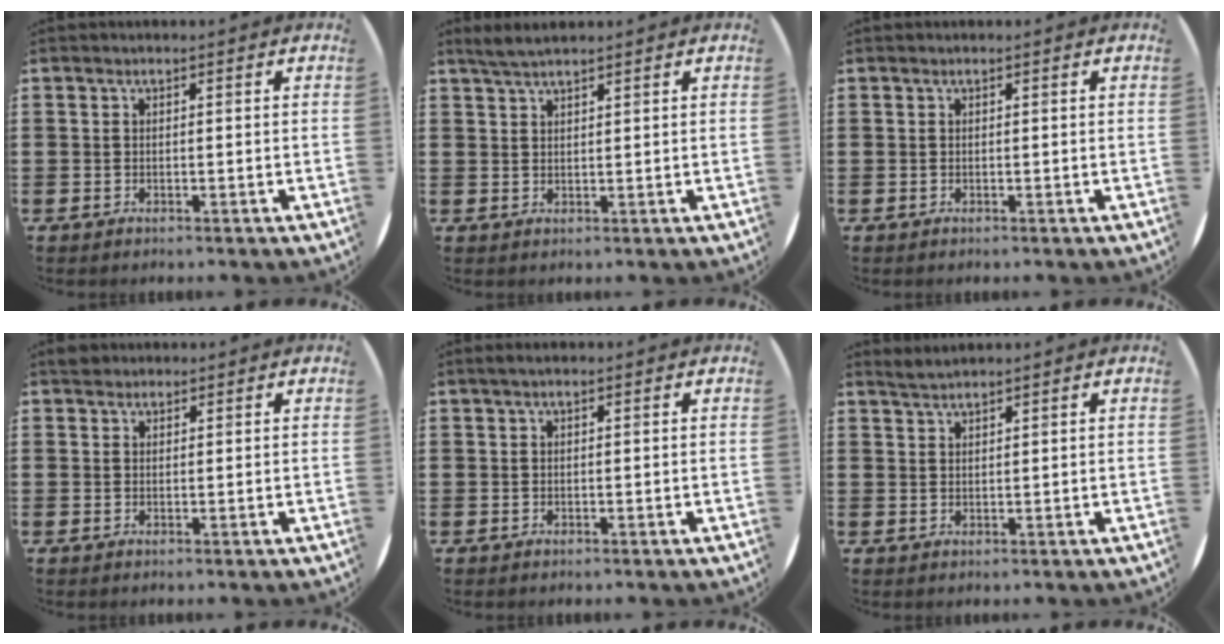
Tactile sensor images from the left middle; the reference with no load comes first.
{"total": 2.3, "force": [2.1, 0.2, 1.0], "torque": [-0.023, 0.003, 0.039]}
{"total": 0.0}
{"total": 1.4, "force": [1.3, 0.6, 0.0], "torque": [0.004, 0.002, 0.023]}
{"total": 0.5, "force": [0.3, 0.1, 0.4], "torque": [-0.009, 0.002, 0.005]}
{"total": 1.6, "force": [1.6, -0.1, 0.2], "torque": [-0.005, 0.002, 0.031]}